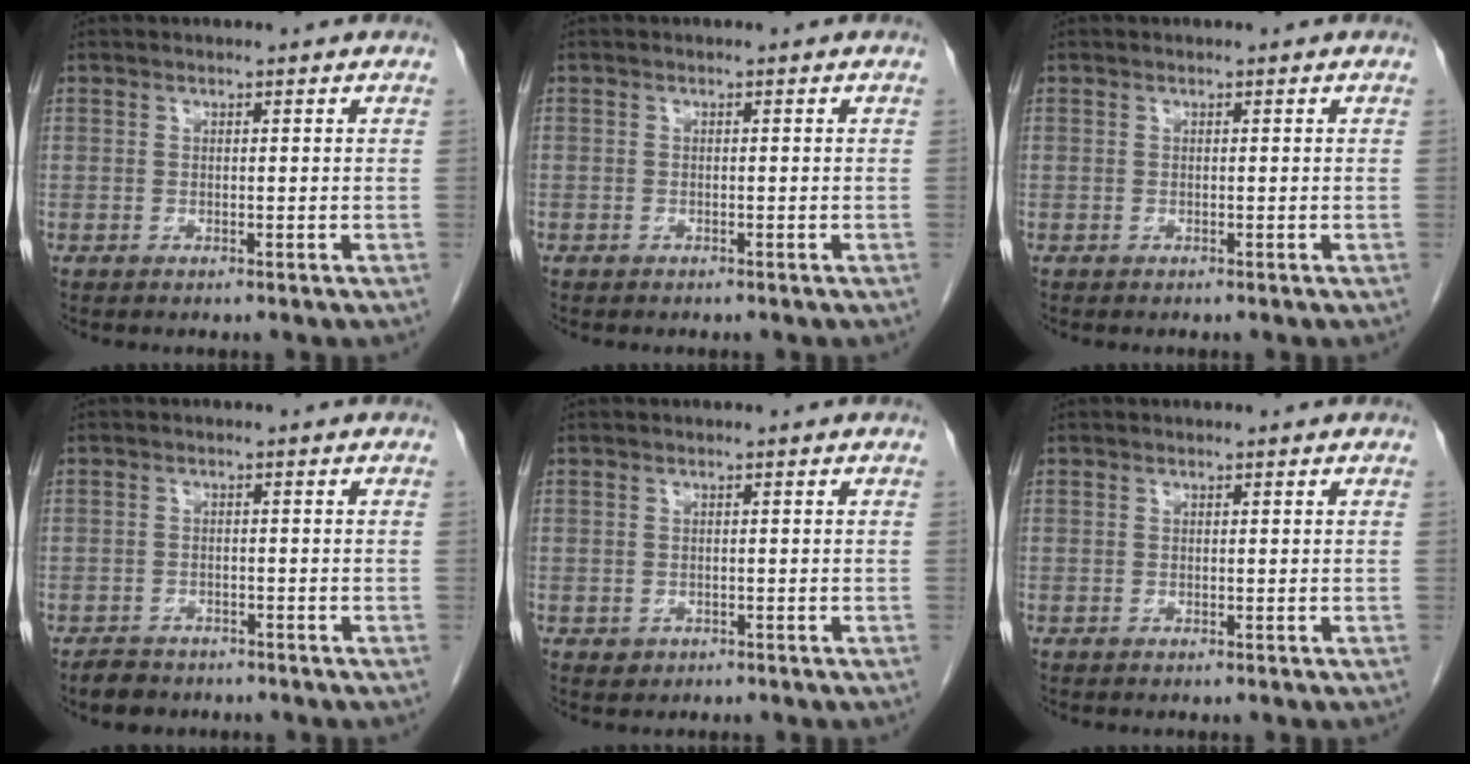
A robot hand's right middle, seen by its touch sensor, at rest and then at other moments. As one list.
[{"total": 0.5, "force": [-0.4, 0.4, 0.0], "torque": [-0.006, 0.003, -0.008]}, {"total": 0.0}, {"total": 3.2, "force": [-2.7, 1.7, 0.6], "torque": [-0.022, -0.002, -0.042]}, {"total": 1.0, "force": [-0.5, 0.8, 0.2], "torque": [-0.008, 0.000, -0.002]}, {"total": 0.0}]